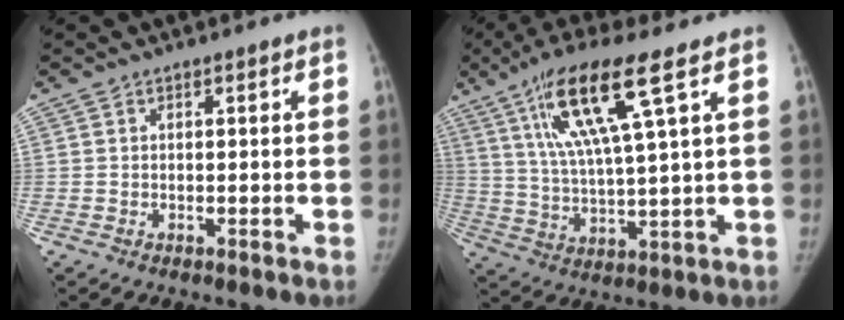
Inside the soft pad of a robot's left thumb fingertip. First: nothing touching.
{"total": 14.7, "force": [7.0, 1.4, 12.9], "torque": [-0.257, -0.021, 0.132]}